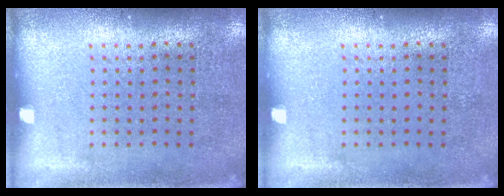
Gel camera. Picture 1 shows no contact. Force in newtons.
{"total": 0.0}